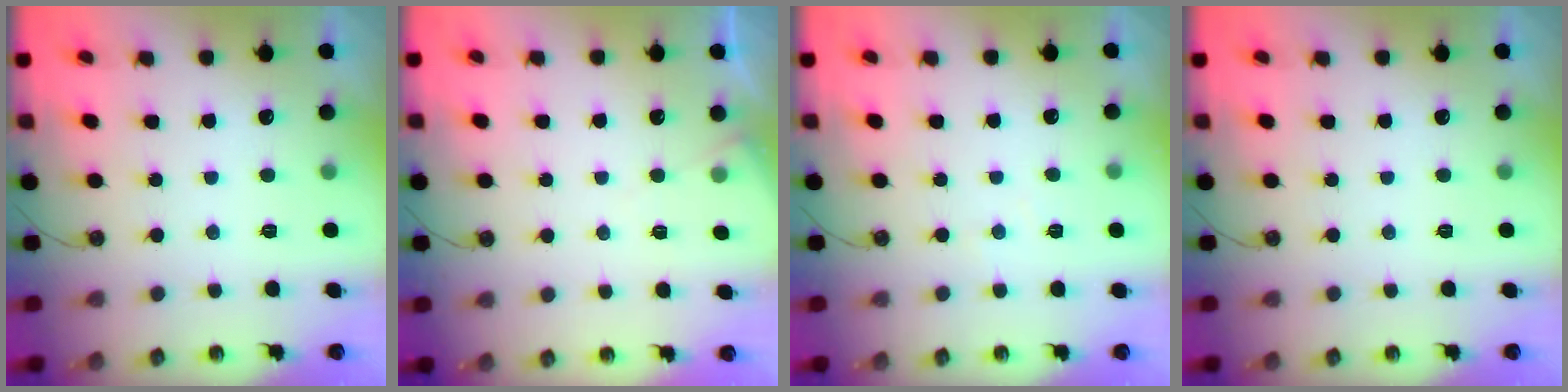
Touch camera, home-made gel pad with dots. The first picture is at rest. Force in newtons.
{"total": 4.4, "press": 4.4, "slide": 0.6}
{"total": 4.0, "press": 3.9, "slide": 0.7}
{"total": 0.0}